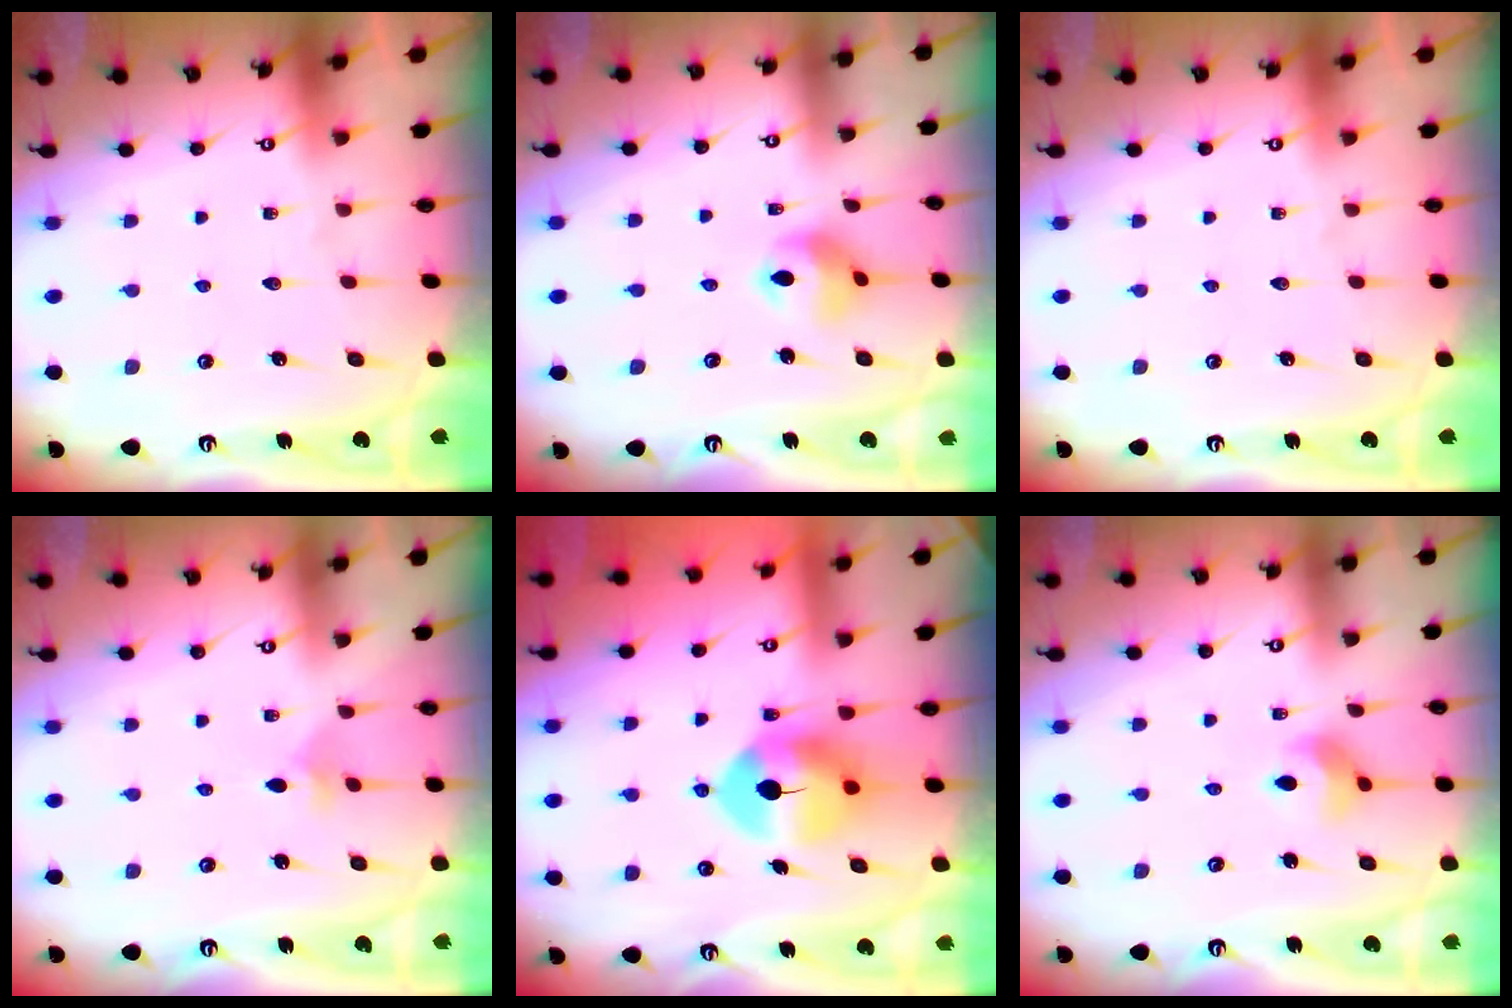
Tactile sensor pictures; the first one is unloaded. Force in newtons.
{"total": 7.7, "press": 7.7, "slide": 0.5}
{"total": 0.0}
{"total": 2.6, "press": 2.6, "slide": 0.6}
{"total": 9.7, "press": 9.6, "slide": 1.5}
{"total": 6.7, "press": 6.5, "slide": 1.3}